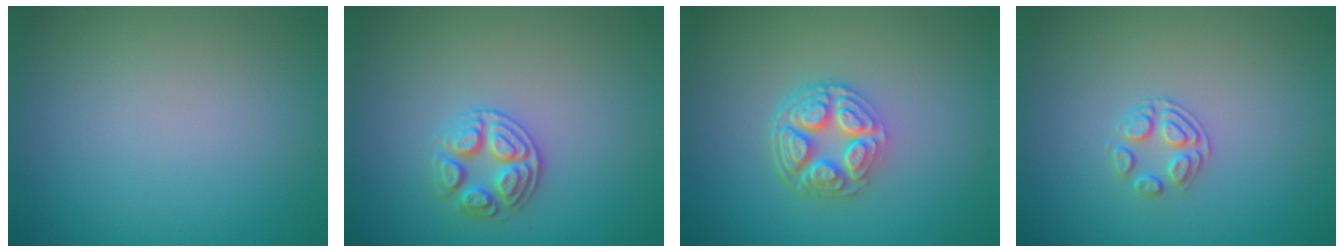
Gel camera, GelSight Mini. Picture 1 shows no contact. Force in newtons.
{"total": 2.6, "press": 2.6, "slide": 0.5}
{"total": 5.0, "press": 3.7, "slide": 3.3}
{"total": 1.8, "press": 1.2, "slide": 1.4}